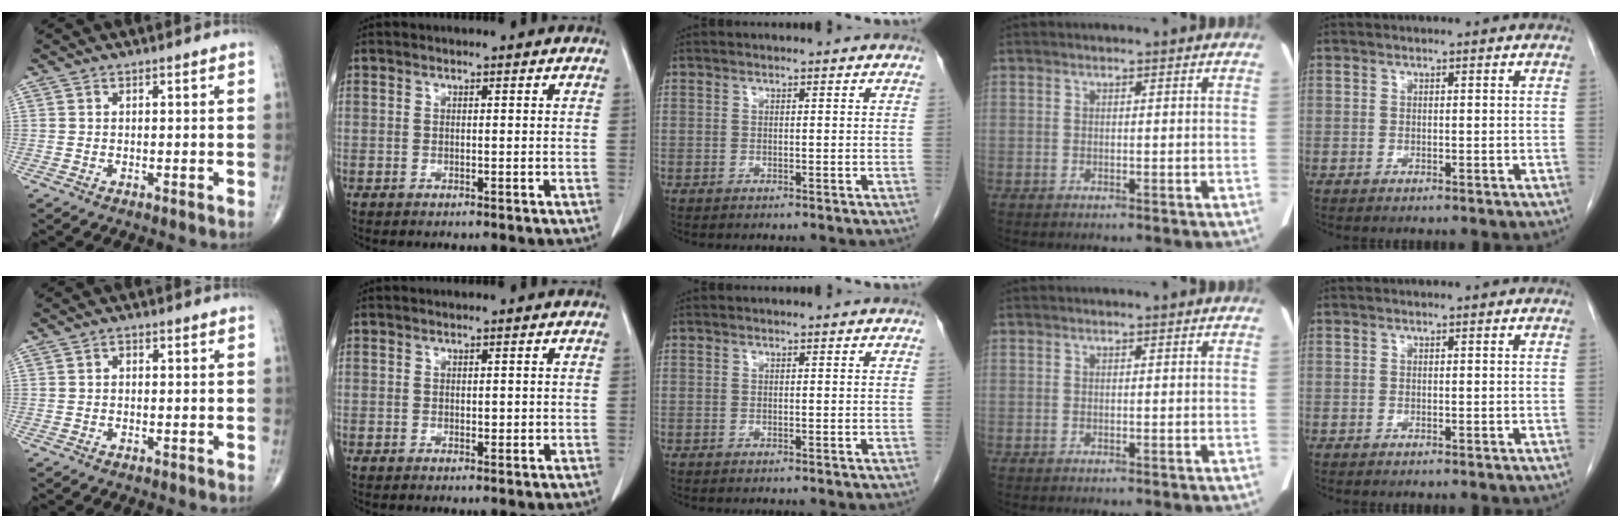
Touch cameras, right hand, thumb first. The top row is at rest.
{"thumb": {"total": 1.0, "force": [0.1, 0.7, 0.7], "torque": [-0.010, 0.006, 0.000]}, "index": {"total": 1.3, "force": [0.0, 0.7, 1.0], "torque": [-0.012, -0.001, 0.002]}}